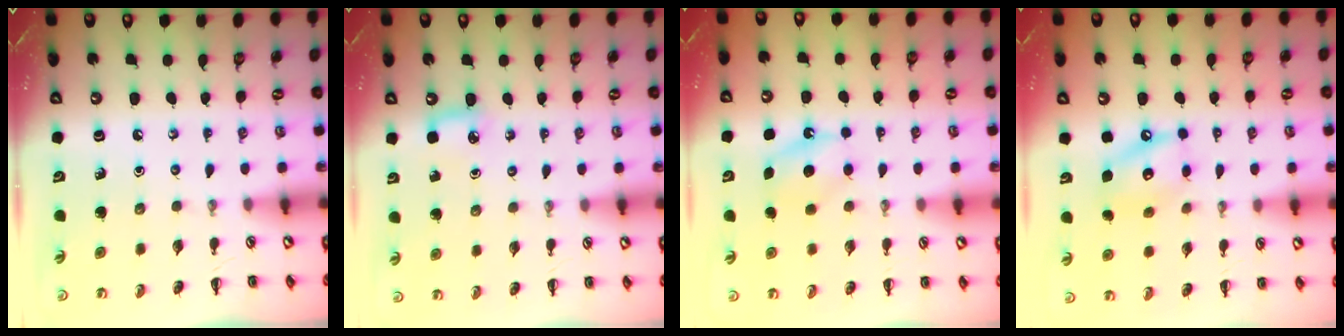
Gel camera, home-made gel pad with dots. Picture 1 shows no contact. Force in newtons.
{"total": 4.4, "press": 4.1, "slide": 1.6}
{"total": 6.8, "press": 6.6, "slide": 1.6}
{"total": 11.1, "press": 10.9, "slide": 1.8}